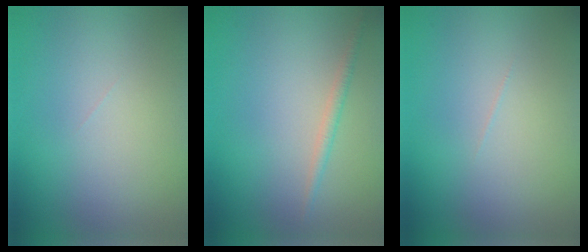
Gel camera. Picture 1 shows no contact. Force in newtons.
{"total": 1.2, "press": 1.2, "slide": 0.0}
{"total": 0.0}